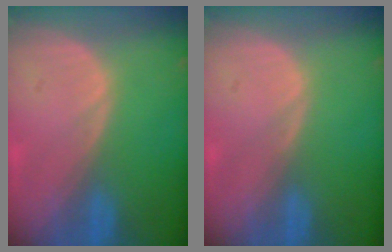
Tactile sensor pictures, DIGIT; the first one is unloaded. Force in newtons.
{"total": 0.0}